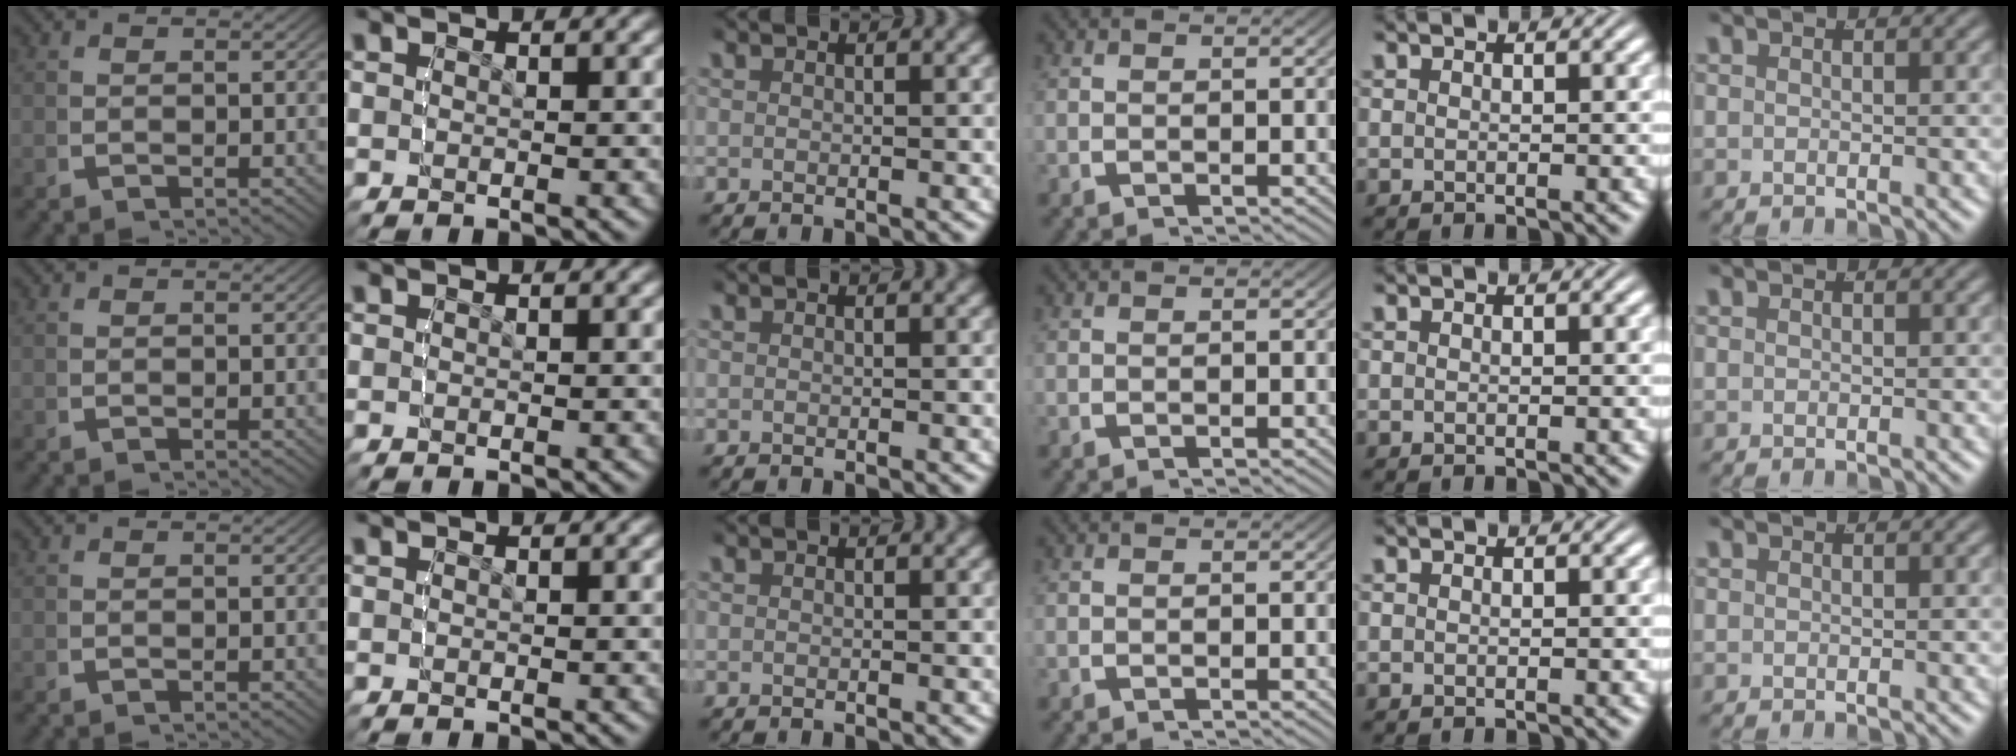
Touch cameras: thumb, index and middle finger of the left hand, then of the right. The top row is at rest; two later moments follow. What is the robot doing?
{"motion": "lift_and_place", "object": "bottle"}